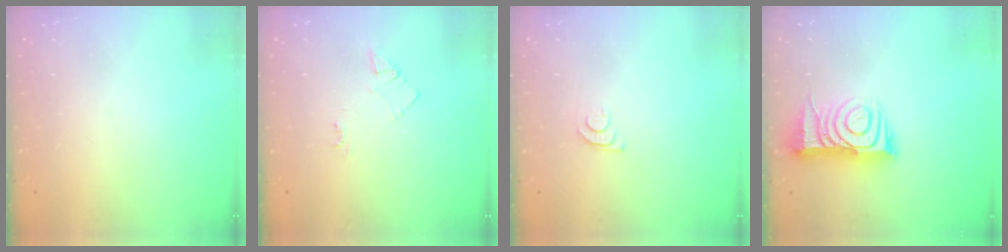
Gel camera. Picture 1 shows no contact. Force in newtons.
{"total": 3.8, "press": 3.8, "slide": 0.5}
{"total": 4.1, "press": 4.1, "slide": 0.5}
{"total": 11.5, "press": 11.4, "slide": 1.1}